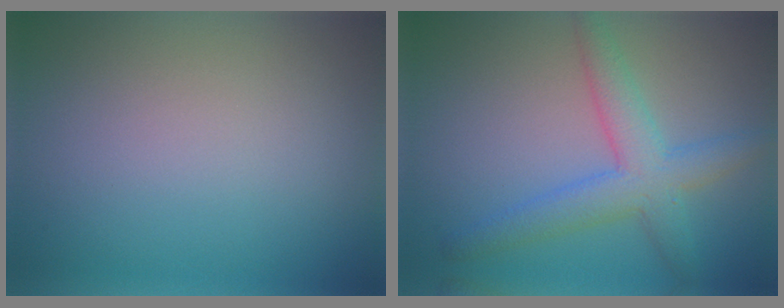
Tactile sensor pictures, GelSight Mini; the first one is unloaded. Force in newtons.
{"total": 4.8, "press": 4.8, "slide": 0.1}